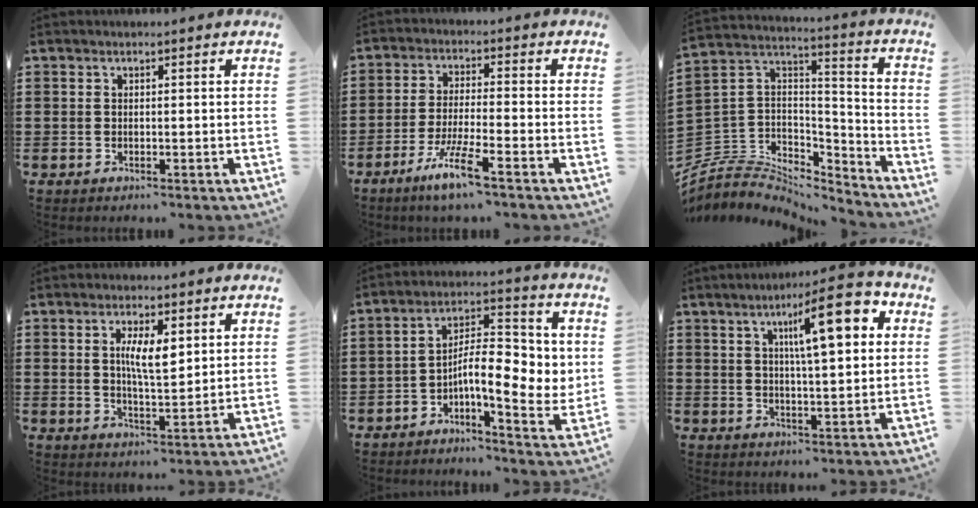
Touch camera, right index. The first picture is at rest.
{"total": 7.3, "force": [-5.1, 0.1, 5.3], "torque": [-0.120, -0.015, -0.100]}
{"total": 5.2, "force": [-4.0, 3.2, 0.5], "torque": [-0.042, -0.015, -0.088]}
{"total": 5.6, "force": [1.7, 1.6, 5.1], "torque": [-0.097, 0.000, 0.026]}
{"total": 9.6, "force": [-0.7, 3.8, 8.8], "torque": [-0.138, -0.006, -0.019]}
{"total": 11.5, "force": [4.2, 2.5, 10.4], "torque": [-0.166, -0.005, 0.061]}